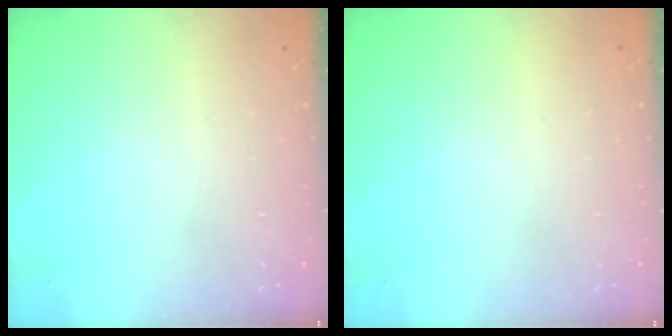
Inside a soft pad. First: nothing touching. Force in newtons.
{"total": 0.0}